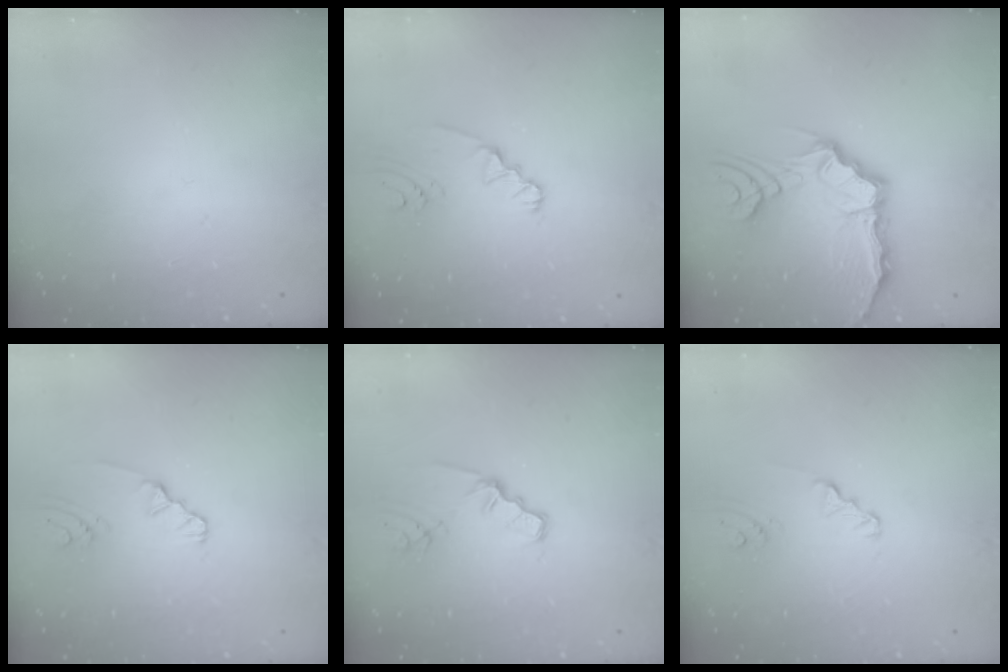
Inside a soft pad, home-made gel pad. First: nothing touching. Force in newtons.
{"total": 2.6, "press": 2.1, "slide": 1.5}
{"total": 11.1, "press": 10.6, "slide": 3.4}
{"total": 1.2, "press": 1.2, "slide": 0.3}
{"total": 2.5, "press": 2.5, "slide": 0.4}
{"total": 2.4, "press": 2.4, "slide": 0.2}